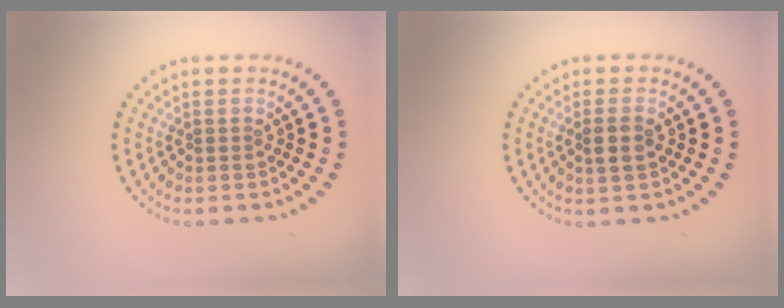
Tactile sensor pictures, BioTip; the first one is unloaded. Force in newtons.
{"total": 1.8, "press": 1.7, "slide": 0.6}